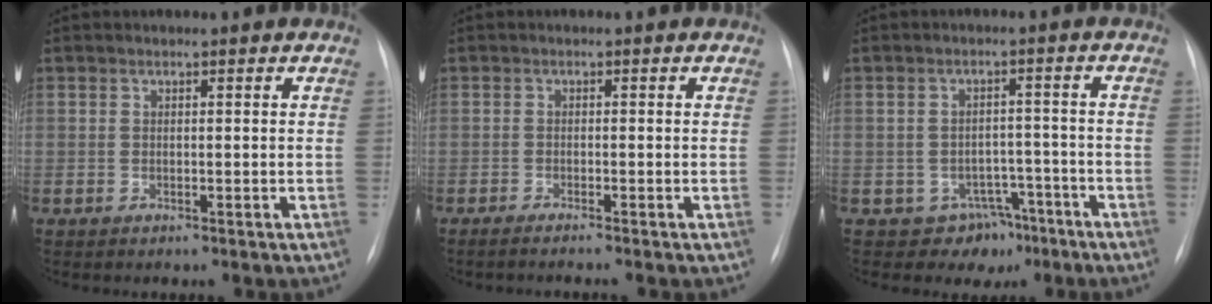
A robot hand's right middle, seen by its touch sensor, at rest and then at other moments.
{"total": 2.4, "force": [-1.9, -0.5, 1.3], "torque": [-0.016, 0.002, -0.028]}
{"total": 5.9, "force": [-3.7, 4.6, 0.7], "torque": [0.008, 0.019, -0.044]}